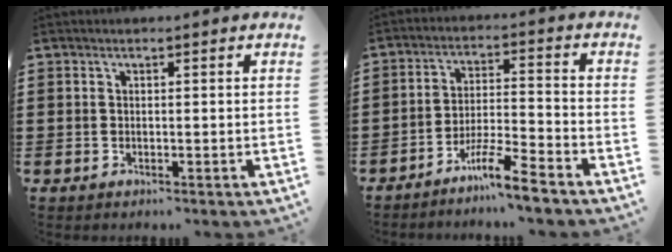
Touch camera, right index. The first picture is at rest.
{"total": 7.2, "force": [-6.0, -0.1, 4.0], "torque": [-0.085, -0.004, -0.116]}